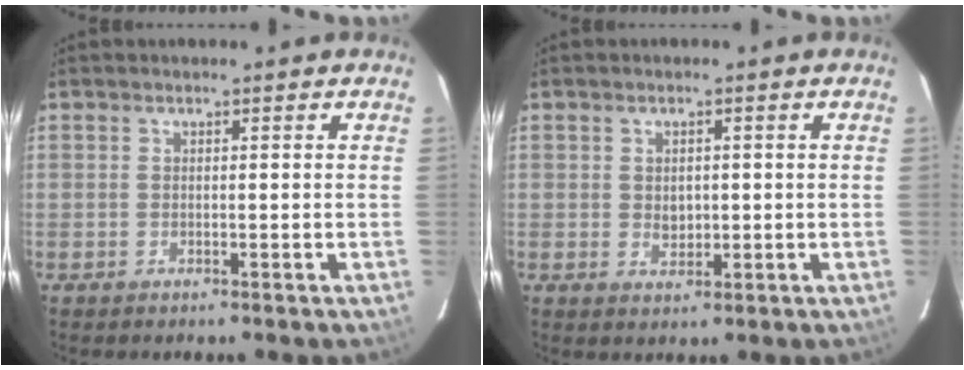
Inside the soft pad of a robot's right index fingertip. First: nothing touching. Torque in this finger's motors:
{"motor_torque": [-0.01, -0.02, -0.04, -0.01]}